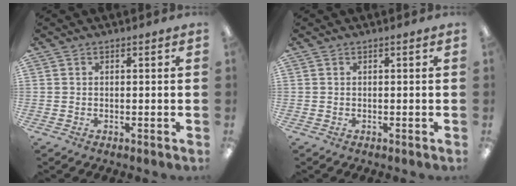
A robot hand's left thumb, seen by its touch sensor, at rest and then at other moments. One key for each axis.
{"total": 0.0}